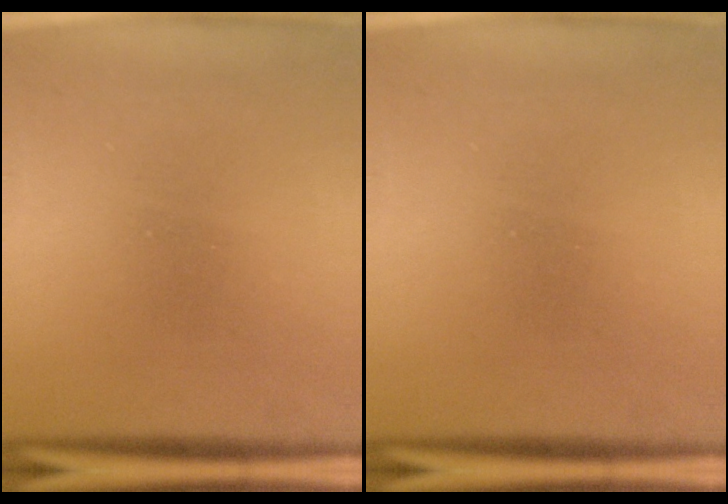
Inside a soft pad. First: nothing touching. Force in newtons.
{"total": 0.0}